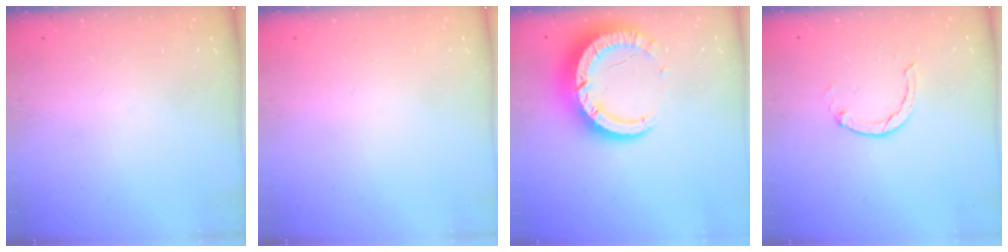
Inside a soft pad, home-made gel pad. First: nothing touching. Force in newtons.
{"total": 2.7, "press": 2.7, "slide": 0.2}
{"total": 14.1, "press": 14.1, "slide": 1.2}
{"total": 0.0}